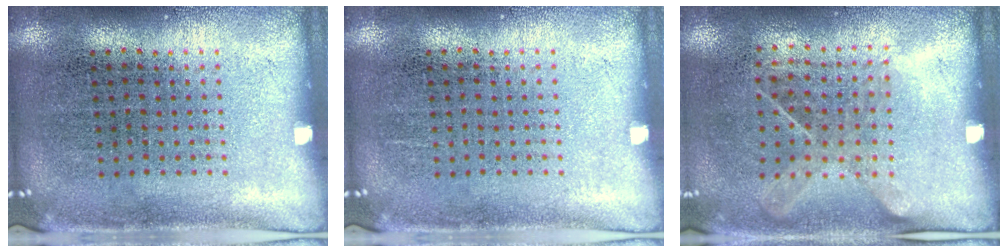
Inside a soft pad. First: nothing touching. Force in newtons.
{"total": 0.0}
{"total": 1.3, "press": 1.0, "slide": 0.8}